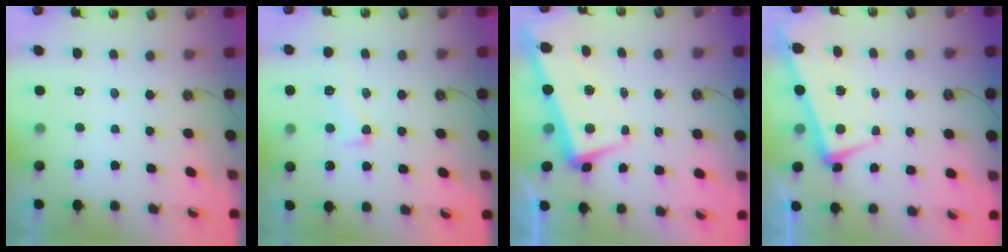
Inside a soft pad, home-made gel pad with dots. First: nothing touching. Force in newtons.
{"total": 2.1, "press": 1.2, "slide": 1.8}
{"total": 1.9, "press": 0.8, "slide": 1.8}
{"total": 4.0, "press": 3.9, "slide": 1.0}